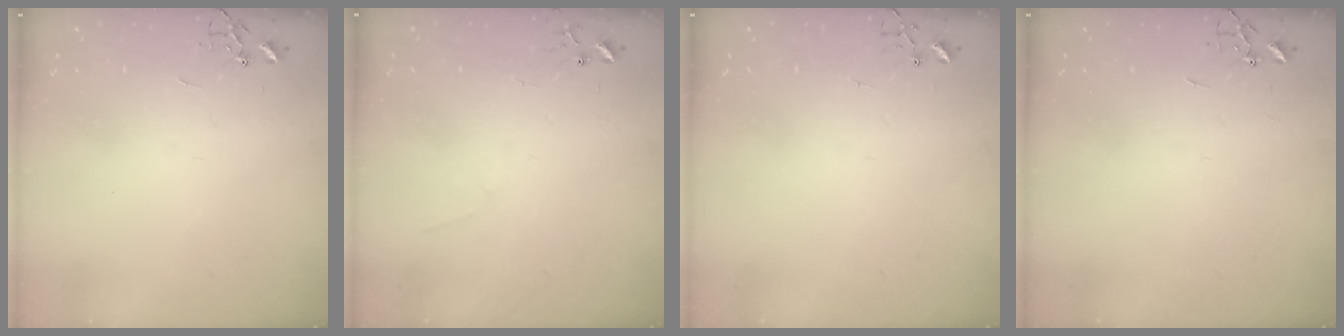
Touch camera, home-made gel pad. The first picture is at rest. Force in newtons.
{"total": 4.4, "press": 4.4, "slide": 0.4}
{"total": 3.8, "press": 3.8, "slide": 0.5}
{"total": 0.0}